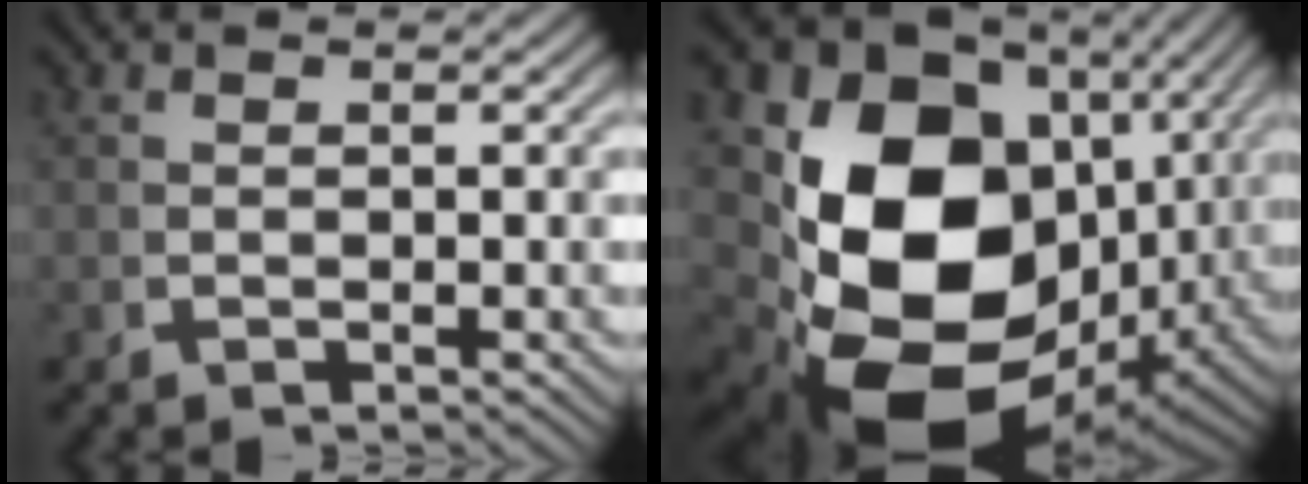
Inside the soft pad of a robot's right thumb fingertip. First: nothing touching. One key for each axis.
{"total": 26.1, "fx": -2.2, "fy": 18.0, "fz": 18.7, "tx": -0.356, "ty": -0.088, "tz": 0.008}